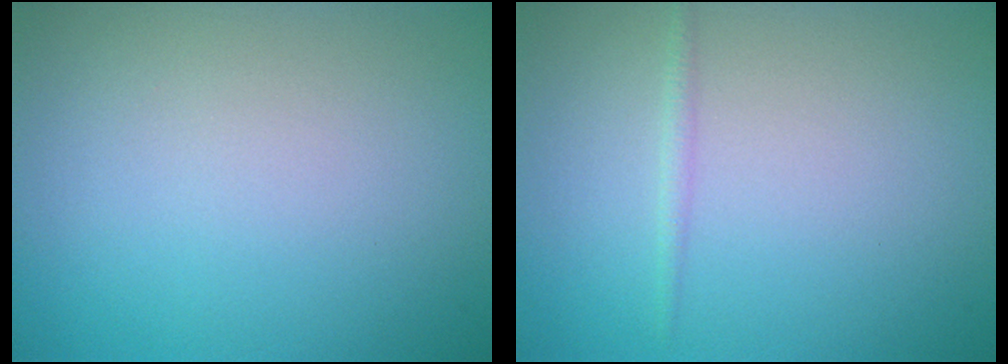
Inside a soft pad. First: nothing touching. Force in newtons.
{"total": 0.8, "press": 0.8, "slide": 0.1}